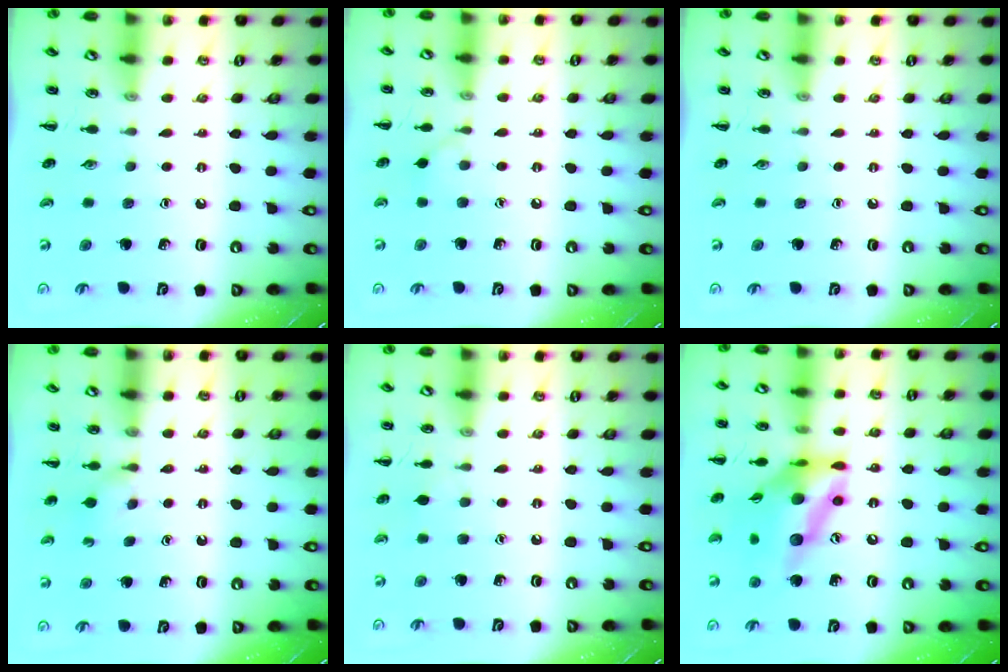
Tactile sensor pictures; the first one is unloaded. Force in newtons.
{"total": 4.5, "press": 4.1, "slide": 1.6}
{"total": 0.0}
{"total": 2.9, "press": 2.7, "slide": 1.0}
{"total": 3.4, "press": 3.3, "slide": 1.0}
{"total": 15.9, "press": 15.0, "slide": 5.3}